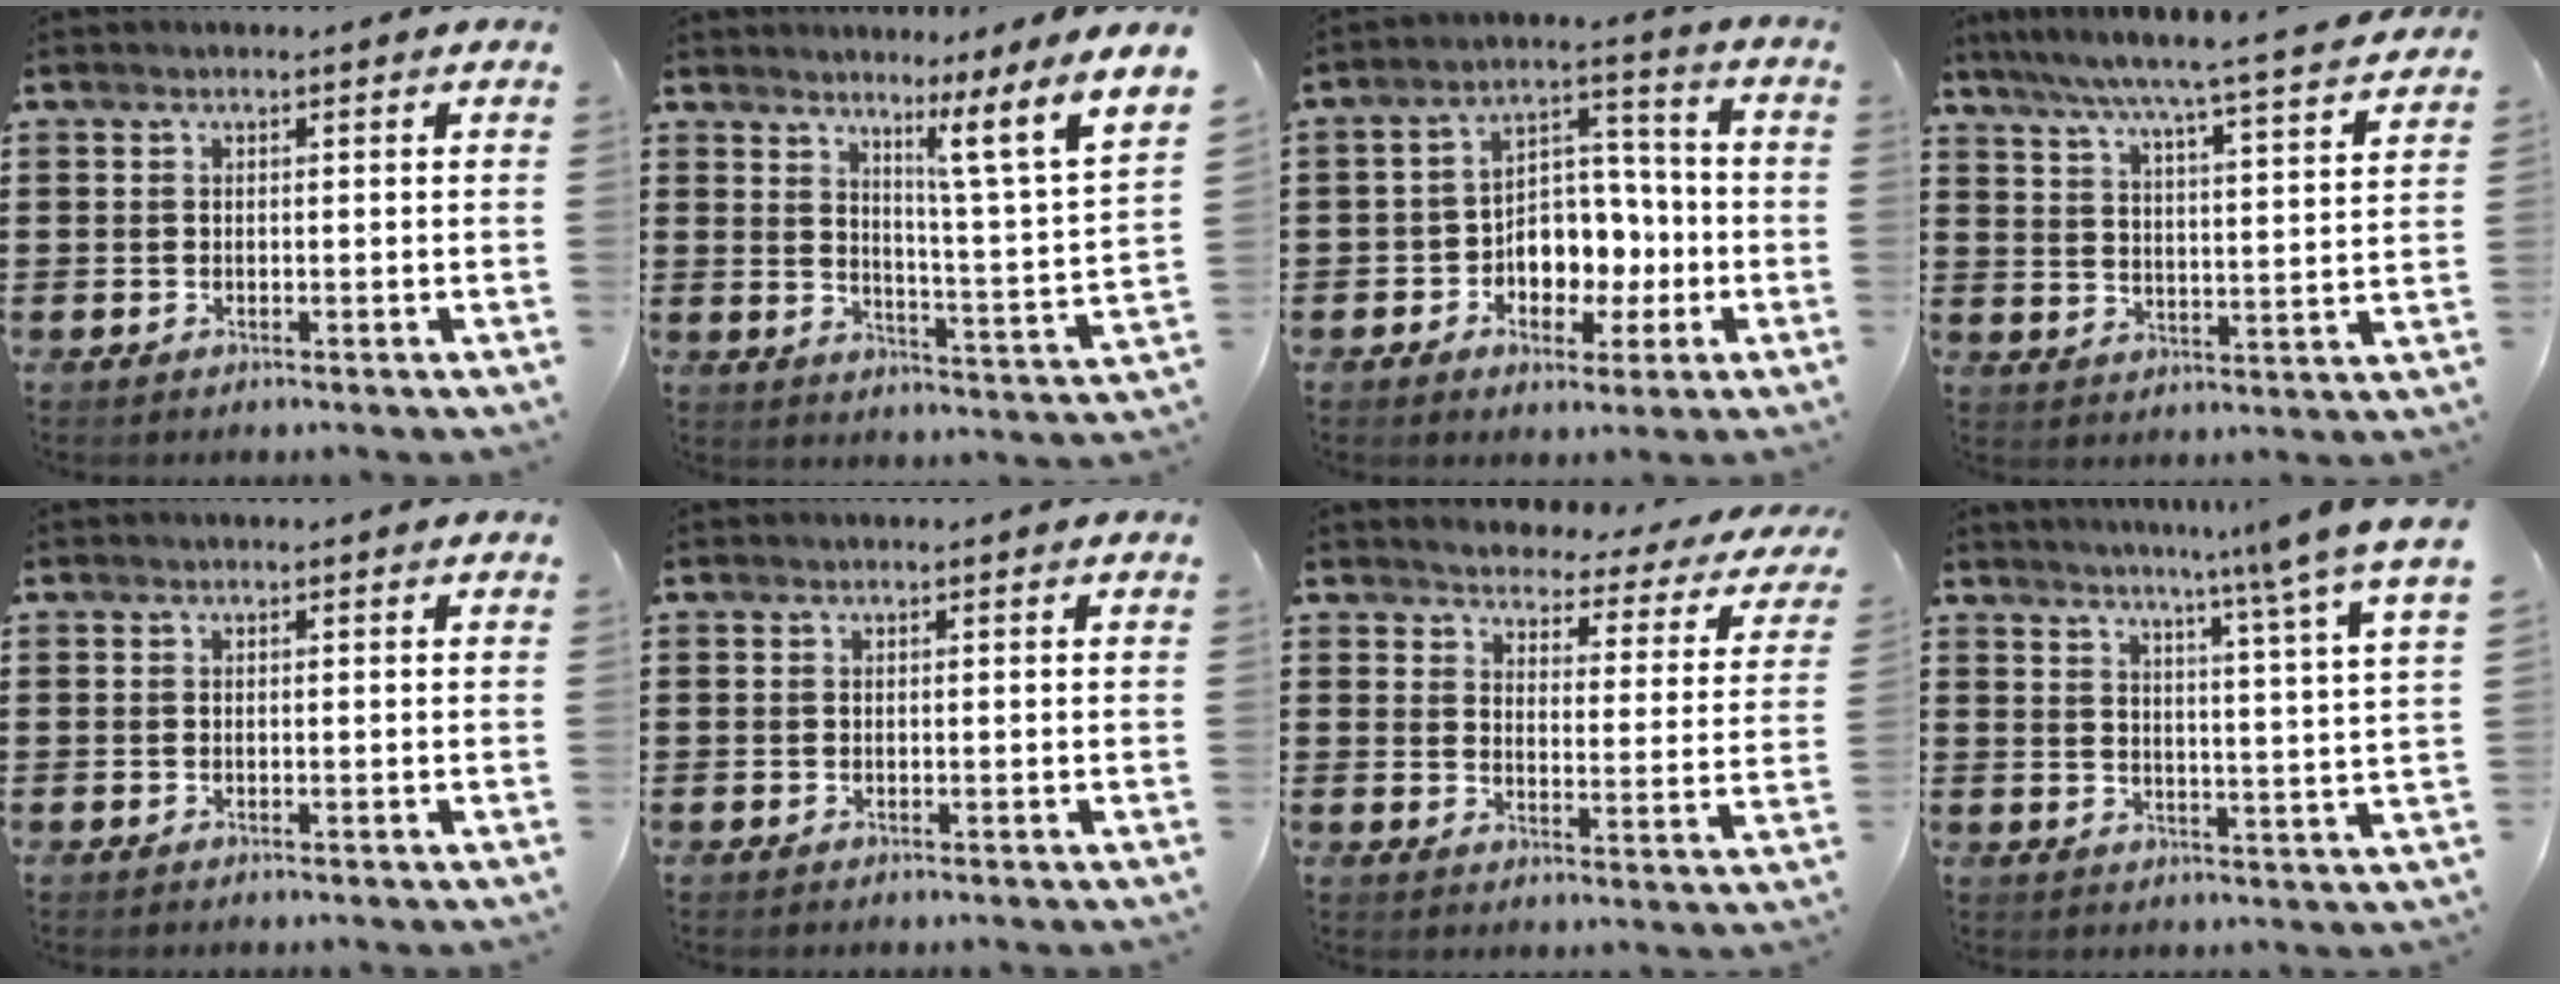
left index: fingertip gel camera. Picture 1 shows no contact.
{"total": 7.1, "force": [5.3, -2.1, 4.3], "torque": [-0.070, -0.063, 0.071]}
{"total": 6.8, "force": [-1.4, 5.9, 3.2], "torque": [-0.055, 0.010, -0.025]}
{"total": 5.7, "force": [5.1, -1.1, 2.2], "torque": [-0.066, -0.046, 0.078]}
{"total": 0.0}
{"total": 0.0}
{"total": 2.8, "force": [2.7, 0.6, -0.2], "torque": [-0.020, -0.024, 0.040]}
{"total": 6.7, "force": [5.7, -1.9, 2.8], "torque": [-0.069, -0.048, 0.090]}